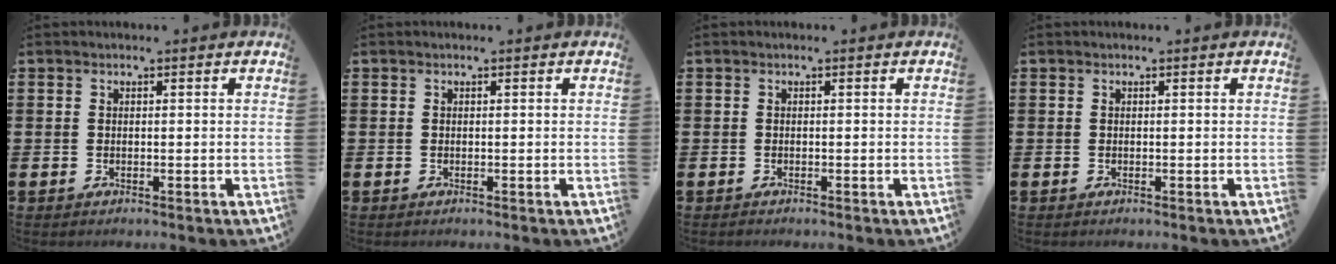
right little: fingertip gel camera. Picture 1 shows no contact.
{"total": 0.0}
{"total": 0.0}
{"total": 0.0}